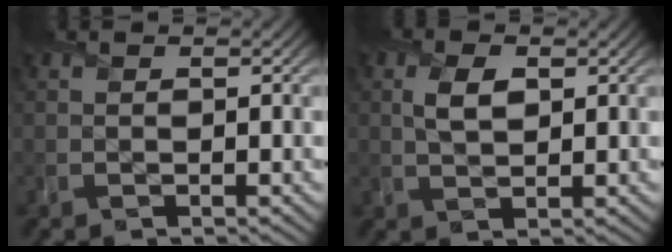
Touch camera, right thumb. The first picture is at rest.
{"total": 3.1, "force": [1.0, 1.7, 2.4], "torque": [-0.055, 0.000, 0.018]}